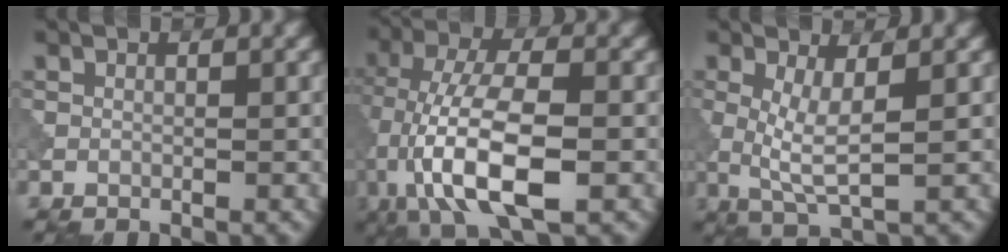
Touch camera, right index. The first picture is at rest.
{"total": 11.1, "force": [-2.9, 4.1, 9.9], "torque": [-0.187, 0.008, -0.056]}
{"total": 3.6, "force": [0.4, 0.8, 3.5], "torque": [-0.075, -0.006, 0.011]}